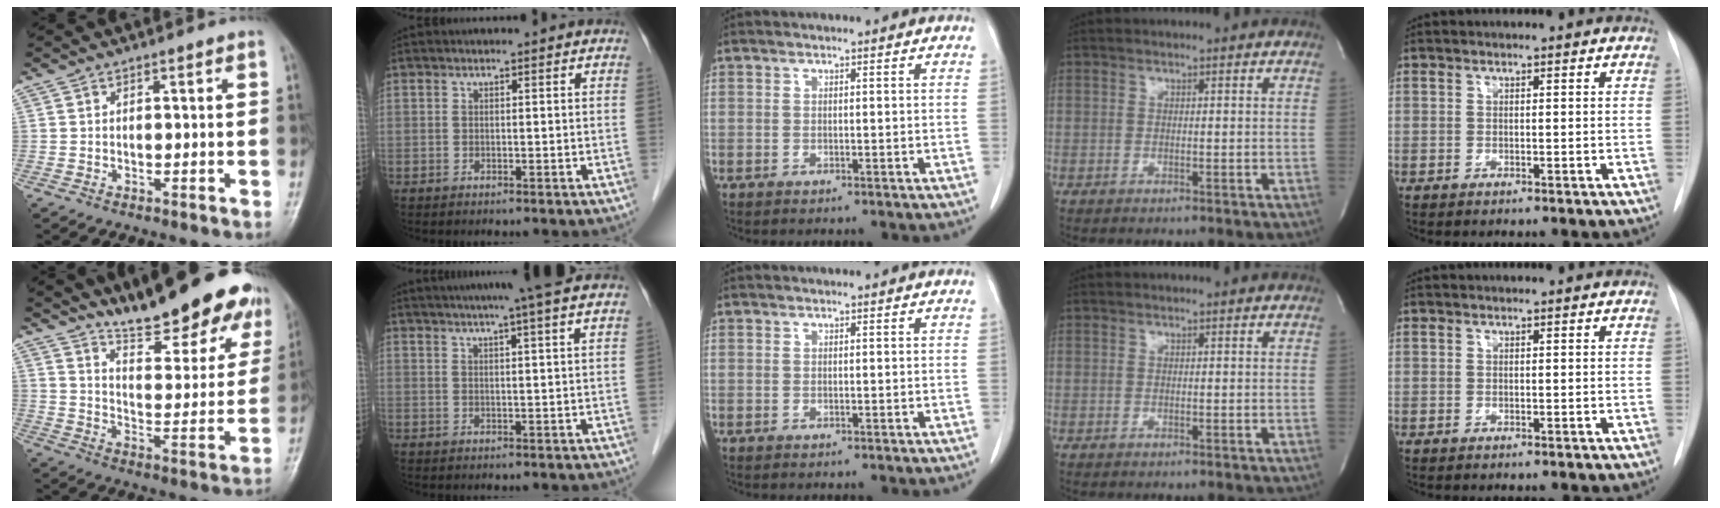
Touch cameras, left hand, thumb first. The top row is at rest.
{"thumb": {"total": 20.5, "force": [16.4, 5.0, 11.2], "torque": [-0.121, -0.092, 0.235]}, "index": {"total": 9.9, "force": [8.0, -1.3, 5.7], "torque": [-0.082, 0.020, 0.095]}}